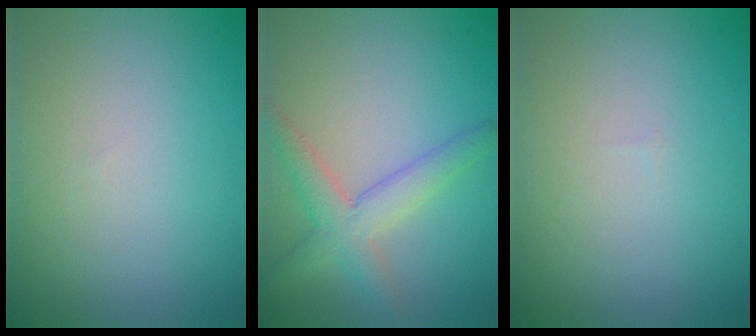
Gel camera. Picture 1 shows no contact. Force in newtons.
{"total": 3.6, "press": 3.6, "slide": 0.1}
{"total": 0.0}